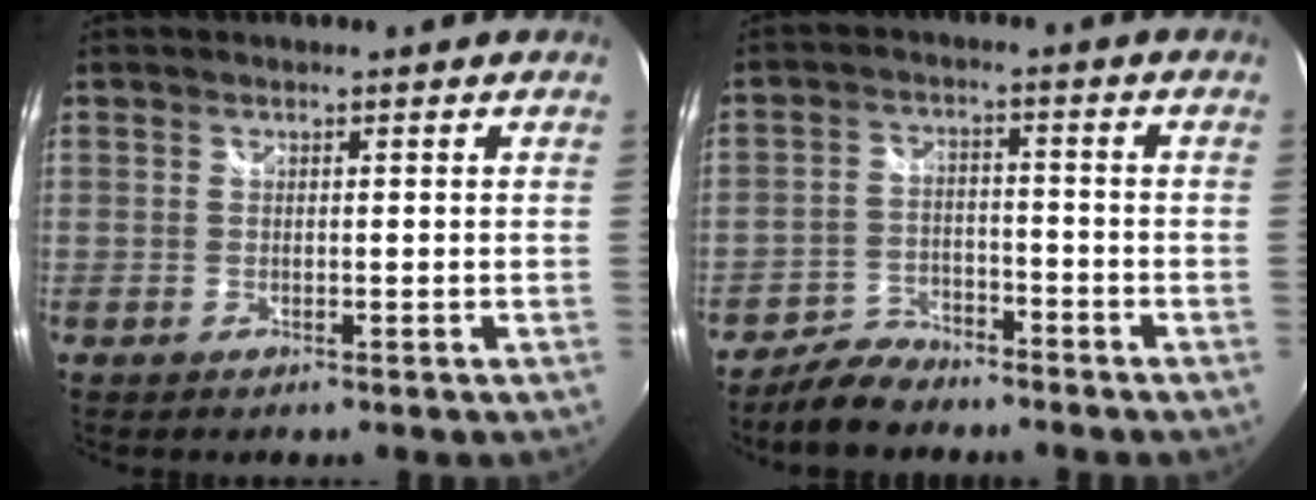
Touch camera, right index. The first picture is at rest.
{"total": 6.8, "force": [-5.7, 3.1, 2.0], "torque": [-0.061, 0.011, -0.098]}